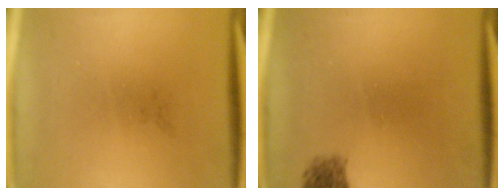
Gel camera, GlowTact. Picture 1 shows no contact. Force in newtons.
{"total": 1.8}